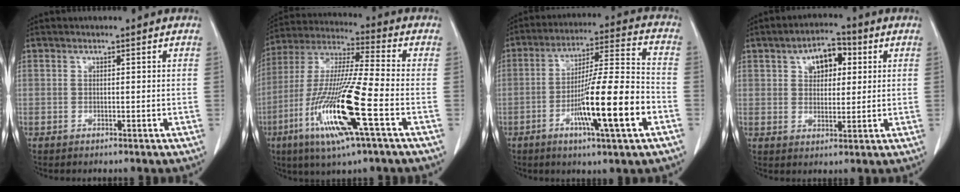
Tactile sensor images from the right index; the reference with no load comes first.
{"total": 18.8, "force": [-6.9, 1.1, 17.5], "torque": [-0.373, -0.028, -0.131]}
{"total": 16.5, "force": [-5.8, 0.9, 15.4], "torque": [-0.264, -0.005, -0.094]}
{"total": 8.0, "force": [2.7, 4.8, 5.9], "torque": [-0.103, 0.024, 0.045]}